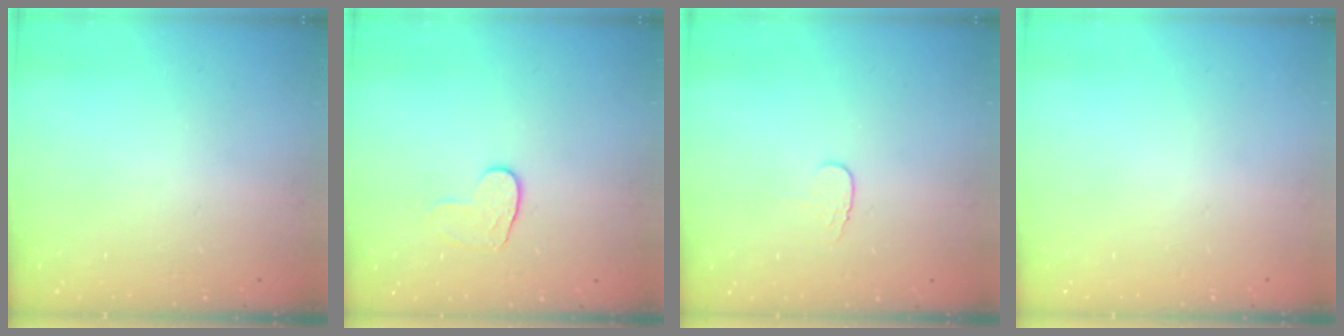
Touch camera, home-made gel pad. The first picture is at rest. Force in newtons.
{"total": 5.6, "press": 5.5, "slide": 0.5}
{"total": 3.8, "press": 3.8, "slide": 0.4}
{"total": 0.0}